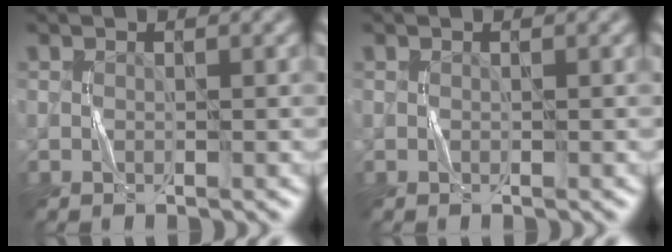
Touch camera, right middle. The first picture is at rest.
{"total": 0.0}